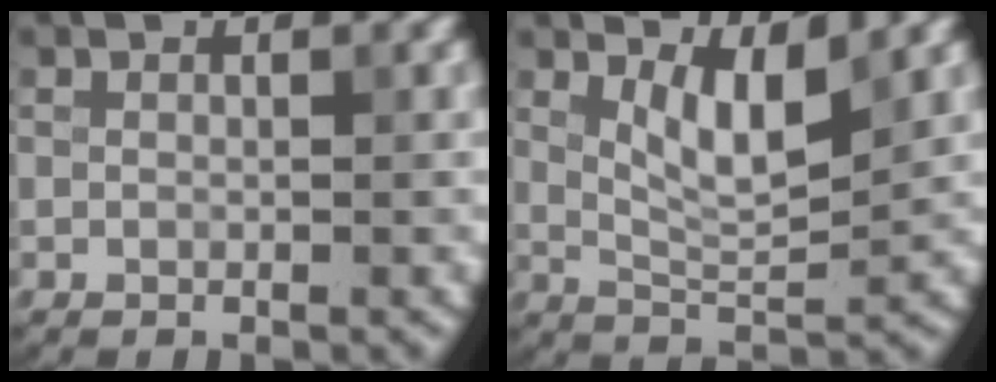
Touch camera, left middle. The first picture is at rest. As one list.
[{"total": 3.8, "force": [1.8, 1.0, 3.2], "torque": [-0.065, -0.010, 0.038]}]